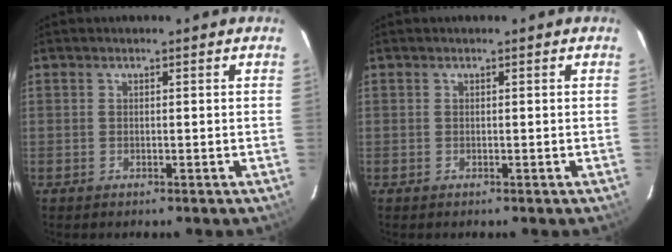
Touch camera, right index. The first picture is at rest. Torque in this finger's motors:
{"motor_torque": [0.03, 0.02, 0.00, 0.00]}